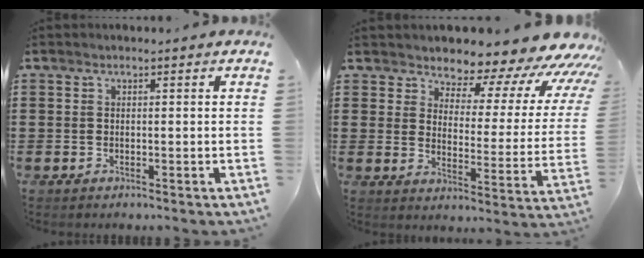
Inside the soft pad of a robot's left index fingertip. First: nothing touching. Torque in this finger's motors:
{"motor_torque": [1.76, -0.37, 1.05, 0.09]}